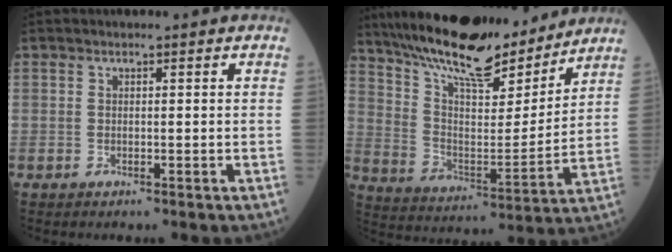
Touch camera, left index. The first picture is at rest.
{"total": 19.5, "force": [16.6, 4.6, 9.2], "torque": [-0.164, 0.001, 0.275]}